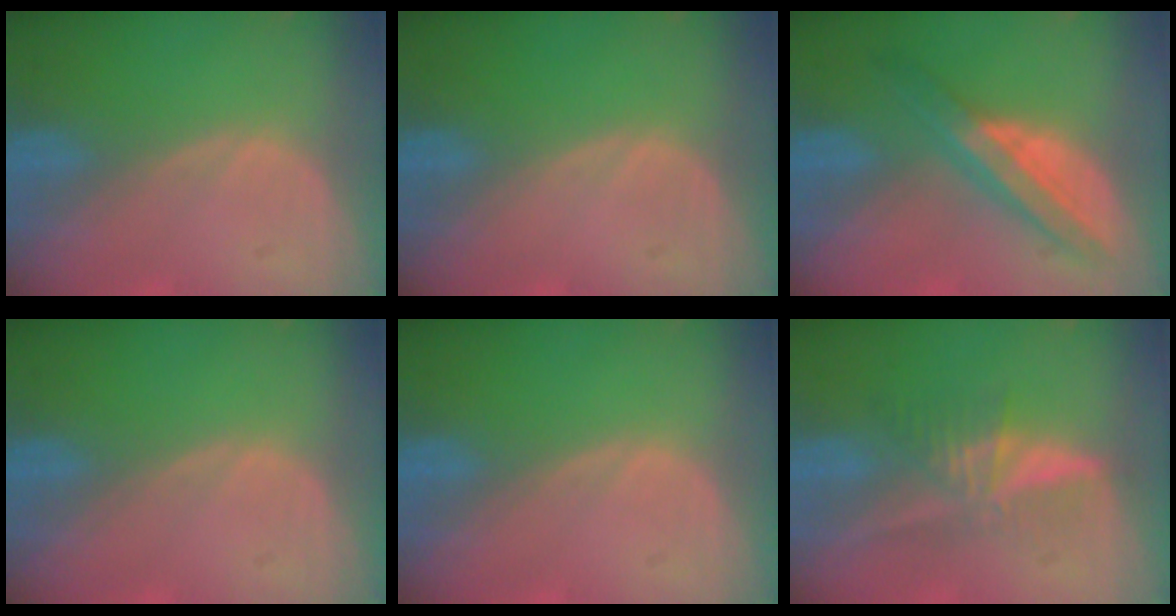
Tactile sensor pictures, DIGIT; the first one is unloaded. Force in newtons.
{"total": 0.0}
{"total": 6.4, "press": 6.4, "slide": 0.1}
{"total": 0.0}
{"total": 0.0}
{"total": 5.4, "press": 5.2, "slide": 1.6}